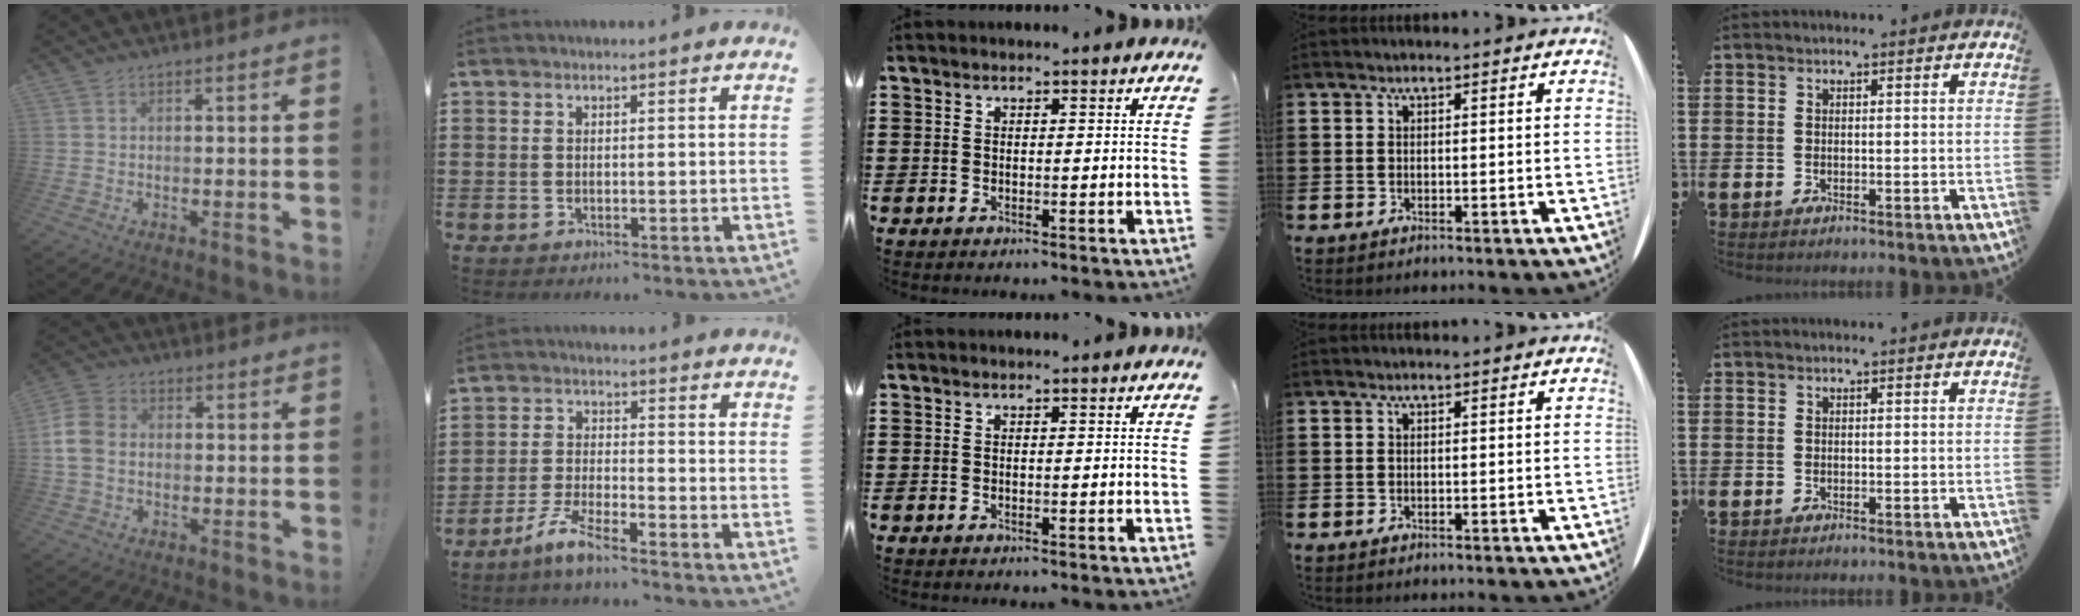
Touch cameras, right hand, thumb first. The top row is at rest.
{"thumb": {"total": 8.3, "force": [-0.6, 6.3, 5.3], "torque": [-0.136, 0.008, -0.007]}, "index": {"total": 5.5, "force": [-4.5, 0.2, 3.1], "torque": [-0.086, -0.015, -0.092]}}